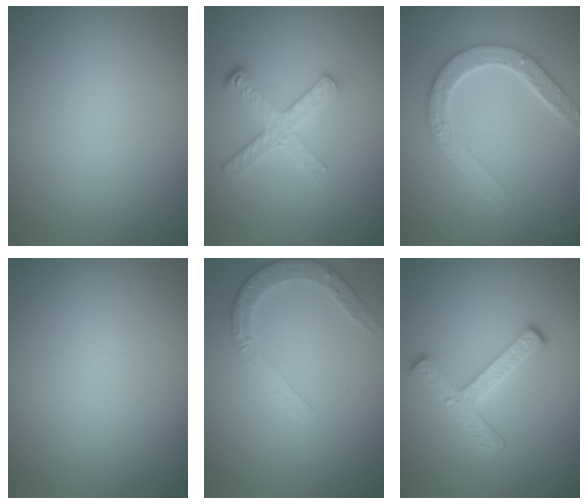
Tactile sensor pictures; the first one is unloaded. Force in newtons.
{"total": 3.0, "press": 2.6, "slide": 1.6}
{"total": 4.5, "press": 3.5, "slide": 2.7}
{"total": 0.0}
{"total": 2.6, "press": 2.5, "slide": 1.0}
{"total": 3.8, "press": 3.1, "slide": 2.1}